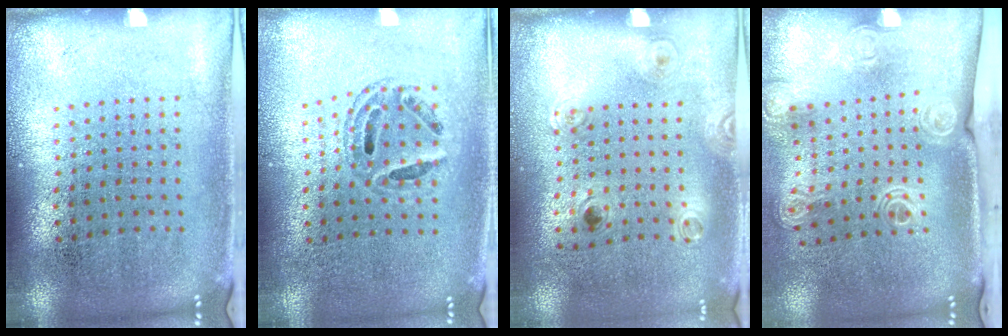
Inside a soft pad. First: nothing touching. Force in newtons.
{"total": 0.7, "press": 0.7, "slide": 0.2}
{"total": 1.2, "press": 0.8, "slide": 0.8}
{"total": 2.0, "press": 1.6, "slide": 1.3}